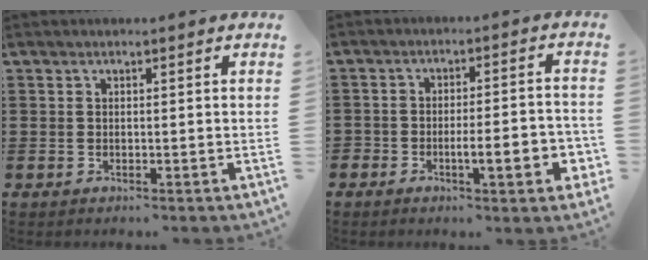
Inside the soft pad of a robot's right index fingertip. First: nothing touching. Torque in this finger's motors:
{"motor_torque": [0.44, -0.13, 0.45, 0.09]}